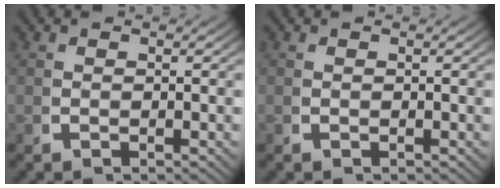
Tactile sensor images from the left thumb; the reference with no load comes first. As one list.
[{"total": 0.0}]